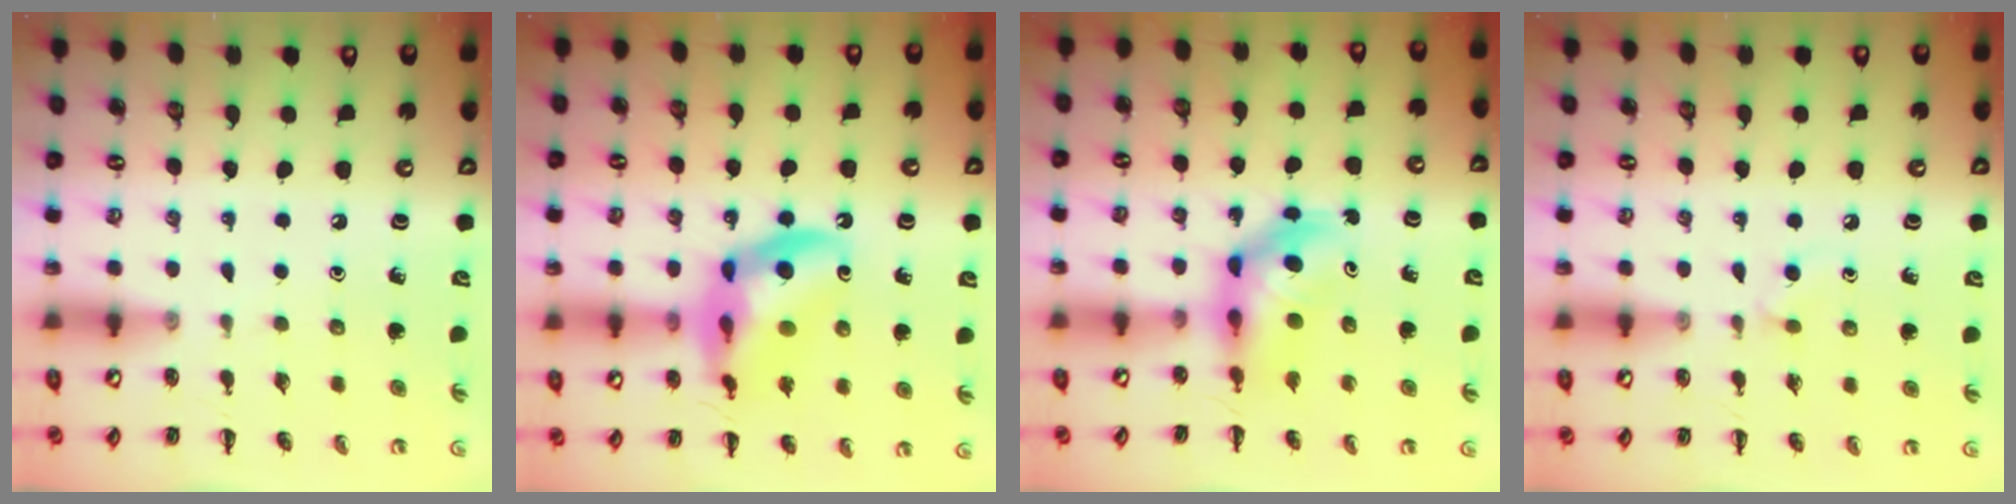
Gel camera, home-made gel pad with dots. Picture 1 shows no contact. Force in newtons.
{"total": 16.3, "press": 15.9, "slide": 3.5}
{"total": 5.7, "press": 5.6, "slide": 1.1}
{"total": 2.2, "press": 2.0, "slide": 1.0}